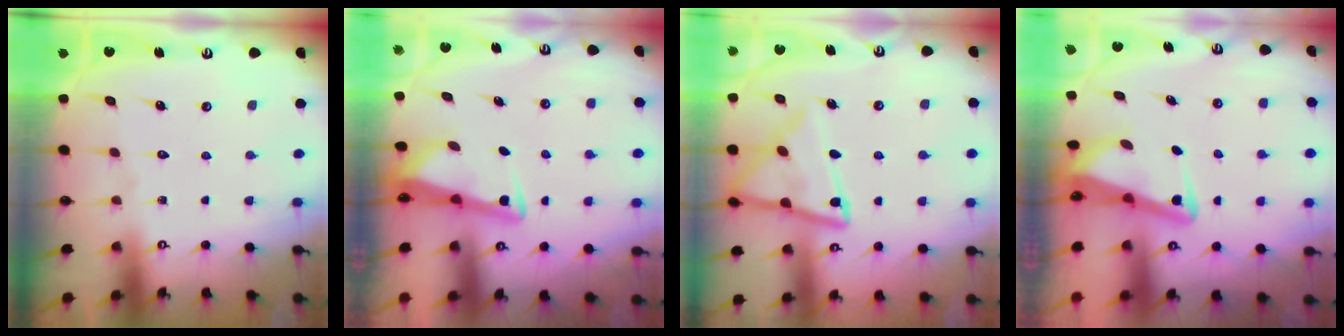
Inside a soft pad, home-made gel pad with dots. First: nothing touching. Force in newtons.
{"total": 3.4, "press": 3.4, "slide": 0.4}
{"total": 14.5, "press": 14.4, "slide": 1.3}
{"total": 3.7, "press": 3.5, "slide": 1.0}